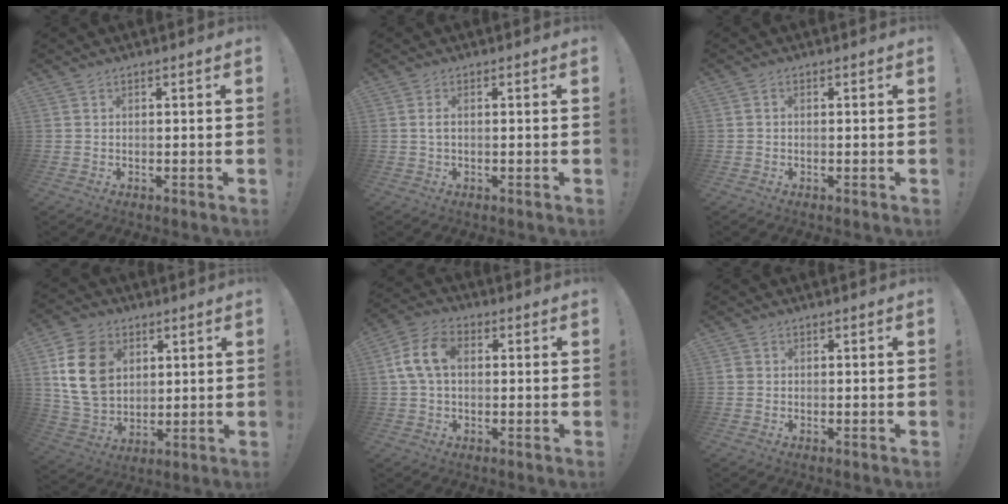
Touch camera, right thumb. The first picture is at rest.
{"total": 1.6, "force": [0.1, 0.5, 1.5], "torque": [-0.029, 0.003, 0.002]}
{"total": 0.5, "force": [-0.2, 0.4, 0.2], "torque": [-0.004, 0.001, -0.004]}
{"total": 17.2, "force": [5.0, 13.0, 10.0], "torque": [-0.178, -0.019, 0.099]}
{"total": 10.3, "force": [1.4, 6.7, 7.7], "torque": [-0.151, 0.012, 0.028]}
{"total": 1.2, "force": [-0.1, 1.1, 0.4], "torque": [-0.014, 0.006, 0.002]}